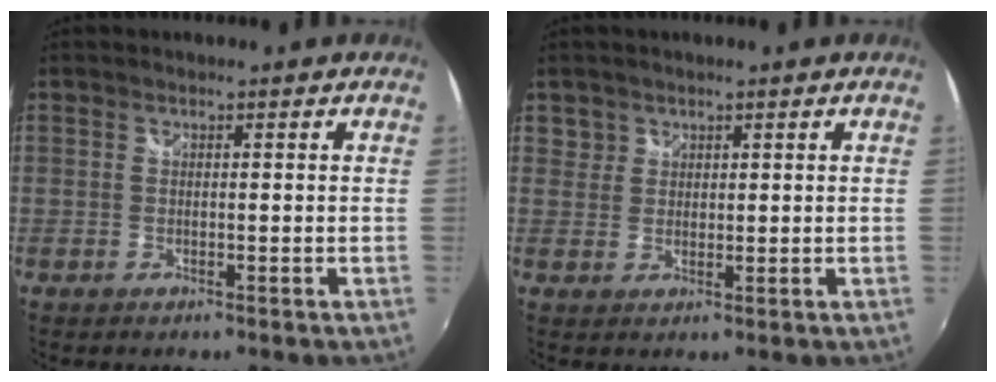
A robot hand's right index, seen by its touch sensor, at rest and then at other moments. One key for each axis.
{"total": 3.1, "fx": 1.5, "fy": 2.6, "fz": 0.2, "tx": 0.009, "ty": 0.008, "tz": 0.025}